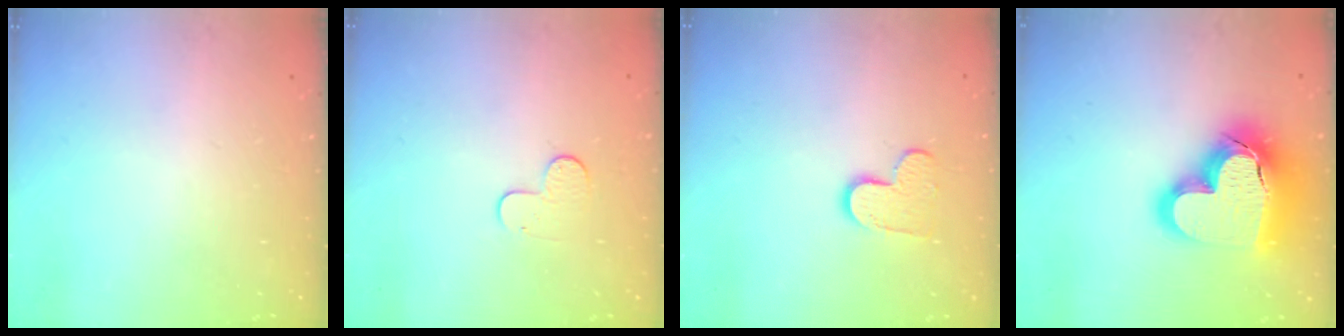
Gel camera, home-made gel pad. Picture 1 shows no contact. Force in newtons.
{"total": 5.9, "press": 5.9, "slide": 0.4}
{"total": 8.3, "press": 8.2, "slide": 0.5}
{"total": 22.8, "press": 22.6, "slide": 2.2}